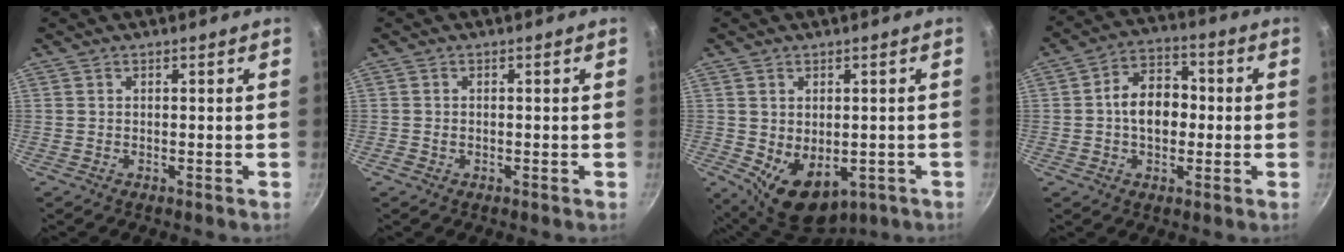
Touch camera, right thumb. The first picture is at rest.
{"total": 0.7, "force": [-0.2, 0.6, 0.4], "torque": [-0.008, 0.001, -0.005]}
{"total": 9.5, "force": [-1.8, 6.5, 6.7], "torque": [-0.083, -0.013, -0.003]}
{"total": 9.9, "force": [-0.4, 7.1, 6.8], "torque": [-0.070, 0.025, -0.017]}